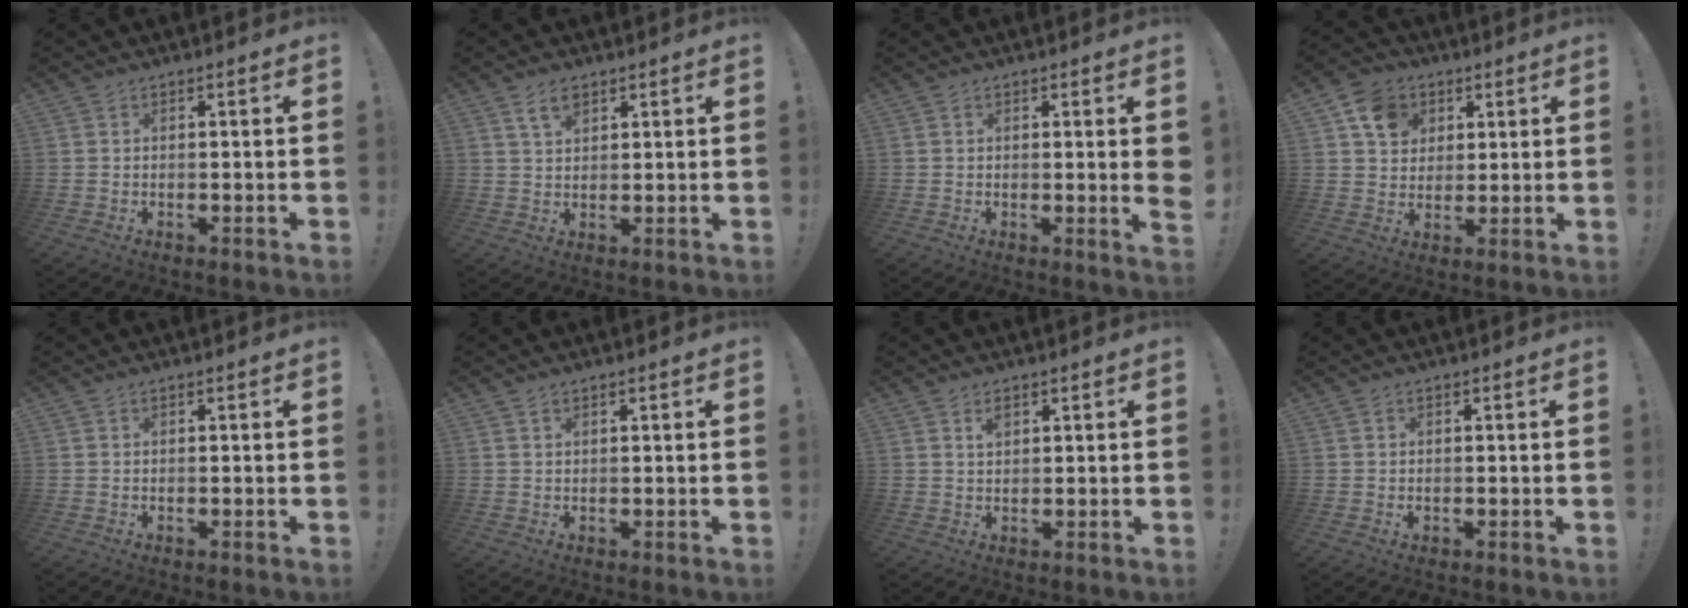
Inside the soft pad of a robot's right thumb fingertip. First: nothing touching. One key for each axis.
{"total": 4.3, "fx": 2.6, "fy": 2.4, "fz": 2.5, "tx": -0.031, "ty": -0.009, "tz": 0.045}
{"total": 3.2, "fx": 1.0, "fy": -0.2, "fz": 3.0, "tx": -0.030, "ty": -0.021, "tz": 0.013}
{"total": 10.5, "fx": 4.5, "fy": 8.7, "fz": 3.8, "tx": -0.050, "ty": -0.017, "tz": 0.091}
{"total": 0.0}
{"total": 0.7, "fx": 0.5, "fy": 0.4, "fz": 0.3, "tx": -0.001, "ty": -0.001, "tz": 0.008}
{"total": 2.0, "fx": 1.2, "fy": 1.2, "fz": 1.1, "tx": 0.001, "ty": -0.008, "tz": 0.018}
{"total": 0.0}